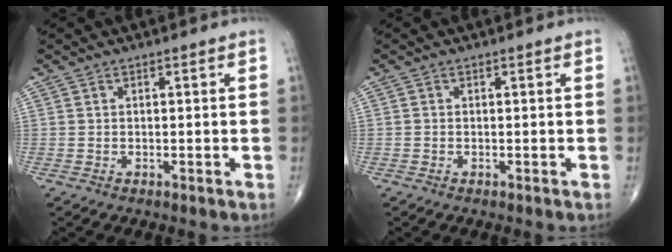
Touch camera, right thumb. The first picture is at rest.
{"total": 0.0}